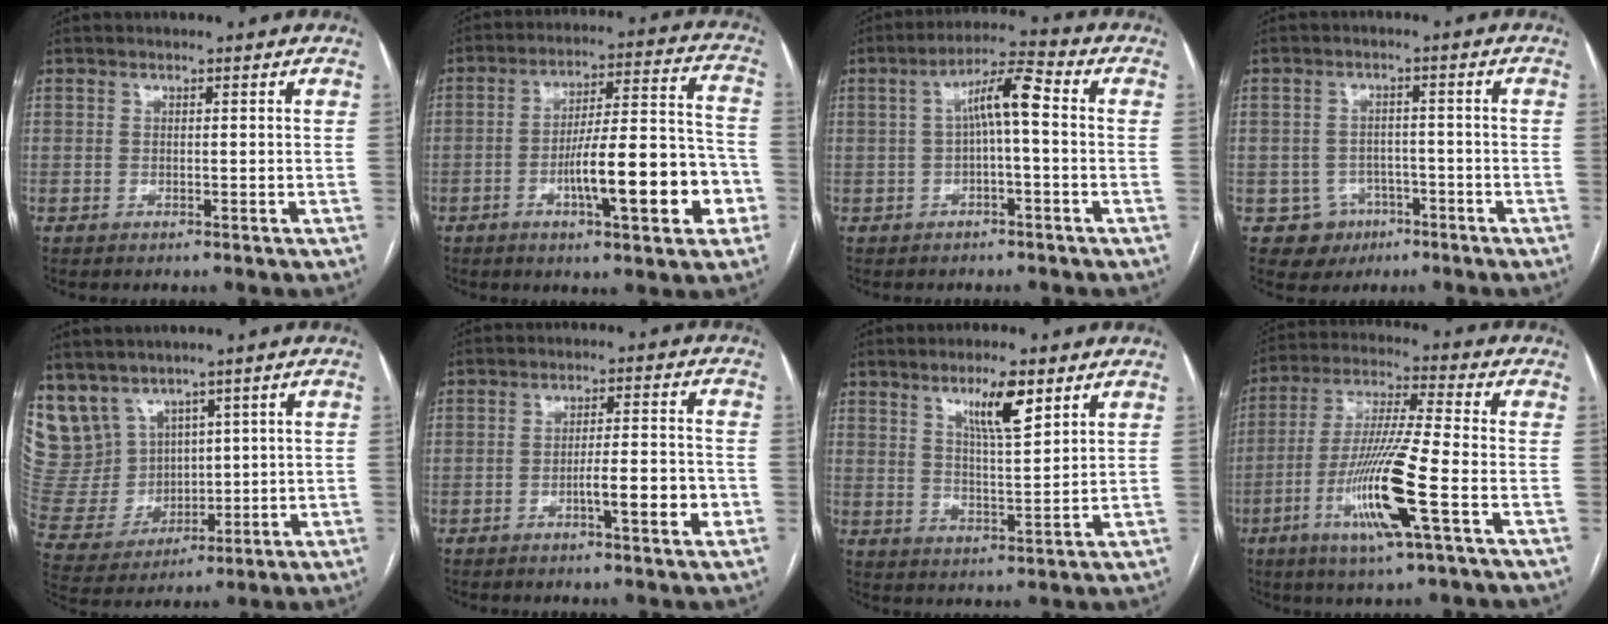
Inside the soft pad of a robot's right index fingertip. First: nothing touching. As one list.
[{"total": 15.7, "force": [-5.2, 3.1, 14.5], "torque": [-0.219, 0.023, -0.073]}, {"total": 6.6, "force": [0.3, 1.0, 6.5], "torque": [-0.112, 0.029, 0.004]}, {"total": 5.5, "force": [-2.4, 4.9, 0.3], "torque": [0.003, 0.015, -0.030]}, {"total": 11.7, "force": [8.0, 8.2, 2.3], "torque": [-0.075, 0.039, 0.191]}, {"total": 6.5, "force": [-2.4, 0.7, 6.1], "torque": [-0.090, 0.008, -0.032]}, {"total": 7.3, "force": [4.3, 1.0, 5.8], "torque": [-0.102, -0.005, 0.076]}, {"total": 13.9, "force": [-5.0, -0.2, 13.0], "torque": [-0.262, -0.014, -0.096]}]